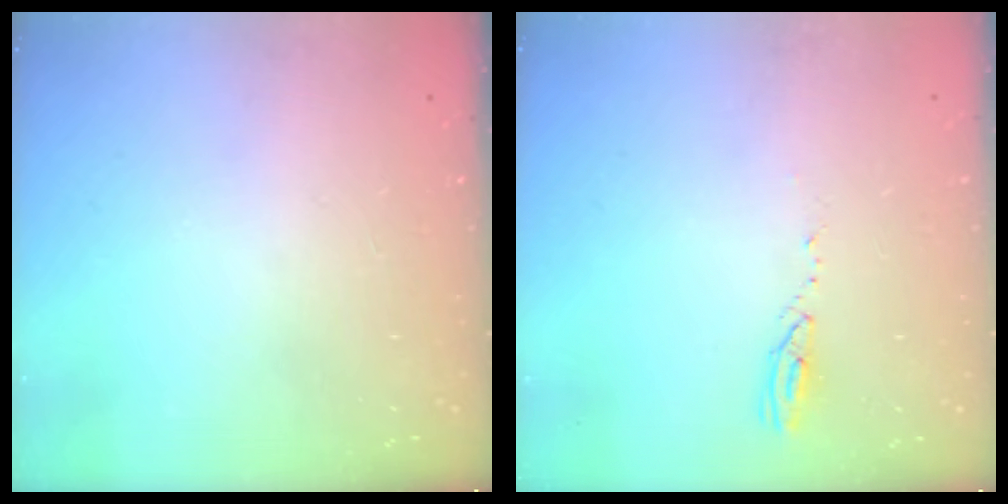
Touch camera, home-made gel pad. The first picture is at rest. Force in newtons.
{"total": 3.7, "press": 3.7, "slide": 0.4}